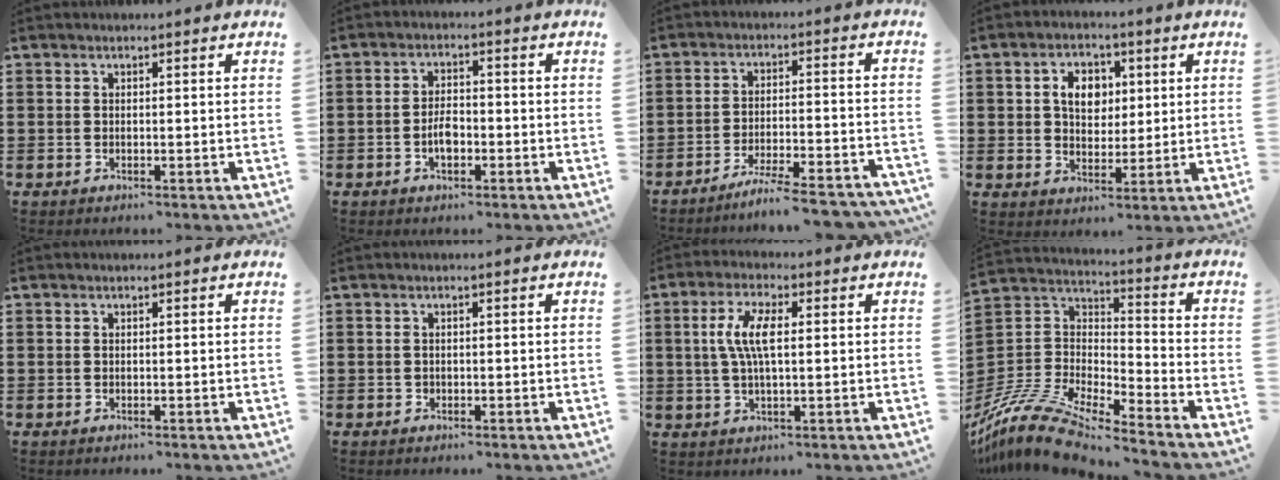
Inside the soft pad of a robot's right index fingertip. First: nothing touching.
{"total": 3.6, "force": [-1.3, 2.0, 2.8], "torque": [-0.059, 0.004, -0.025]}
{"total": 6.3, "force": [-5.7, -0.3, 2.7], "torque": [-0.041, -0.006, -0.107]}
{"total": 5.6, "force": [1.1, 4.1, 3.6], "torque": [-0.068, 0.009, 0.012]}
{"total": 0.0}
{"total": 0.6, "force": [-0.1, 0.6, 0.2], "torque": [-0.004, 0.004, -0.003]}
{"total": 6.3, "force": [0.7, 2.2, 5.9], "torque": [-0.129, 0.005, 0.004]}
{"total": 11.9, "force": [-10.7, 2.0, 4.9], "torque": [-0.122, 0.012, -0.222]}